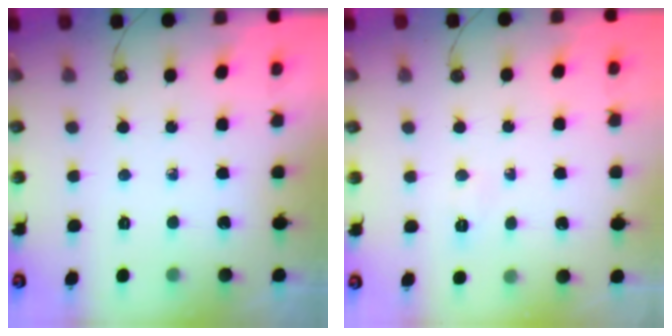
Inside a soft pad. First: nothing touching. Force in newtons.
{"total": 17.8, "press": 5.9, "slide": 16.8}